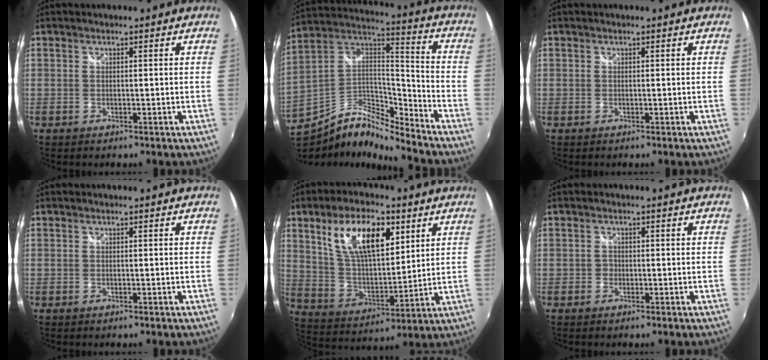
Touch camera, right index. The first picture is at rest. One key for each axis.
{"total": 13.9, "fx": -11.5, "fy": 4.3, "fz": 6.3, "tx": -0.142, "ty": 0.013, "tz": -0.230}
{"total": 0.0}
{"total": 0.0}
{"total": 16.3, "fx": 7.6, "fy": 7.2, "fz": 12.5, "tx": -0.224, "ty": 0.013, "tz": 0.146}
{"total": 1.1, "fx": -0.6, "fy": 0.8, "fz": 0.1, "tx": -0.004, "ty": -0.001, "tz": -0.012}